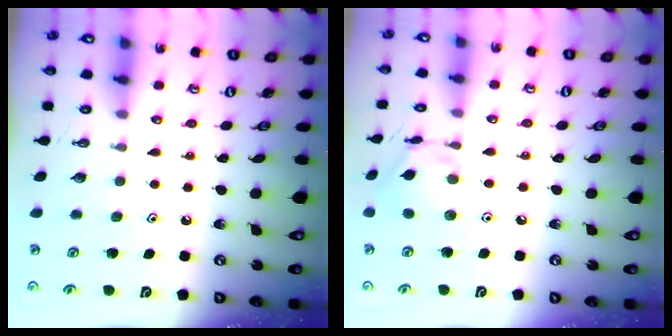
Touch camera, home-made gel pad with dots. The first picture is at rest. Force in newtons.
{"total": 8.4, "press": 8.4, "slide": 0.5}